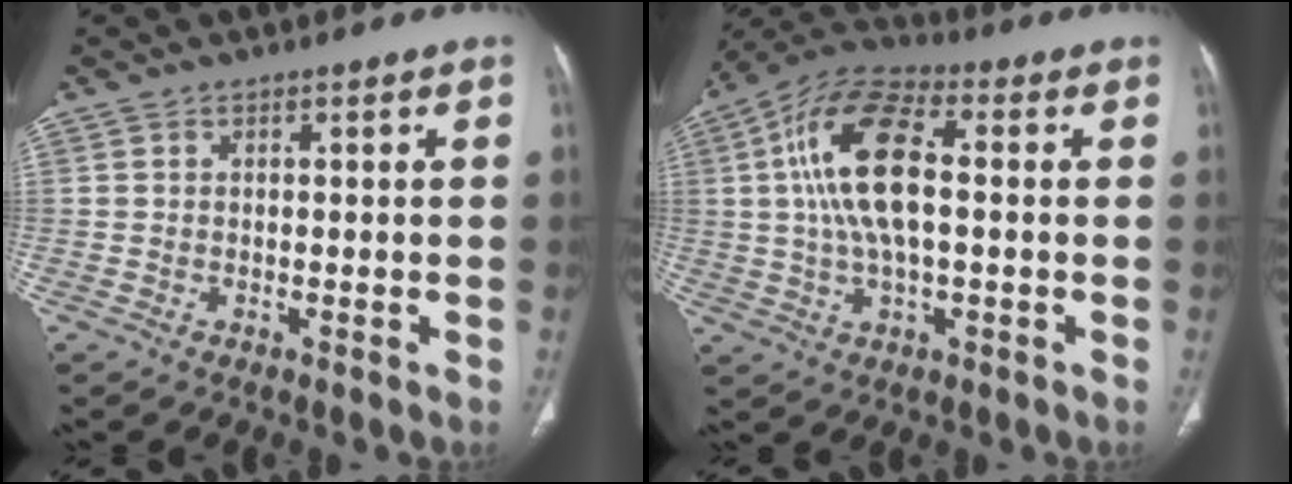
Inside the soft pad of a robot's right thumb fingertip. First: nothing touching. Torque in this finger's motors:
{"motor_torque": [1.31, 3.70, 2.56, -0.02, 0.80]}